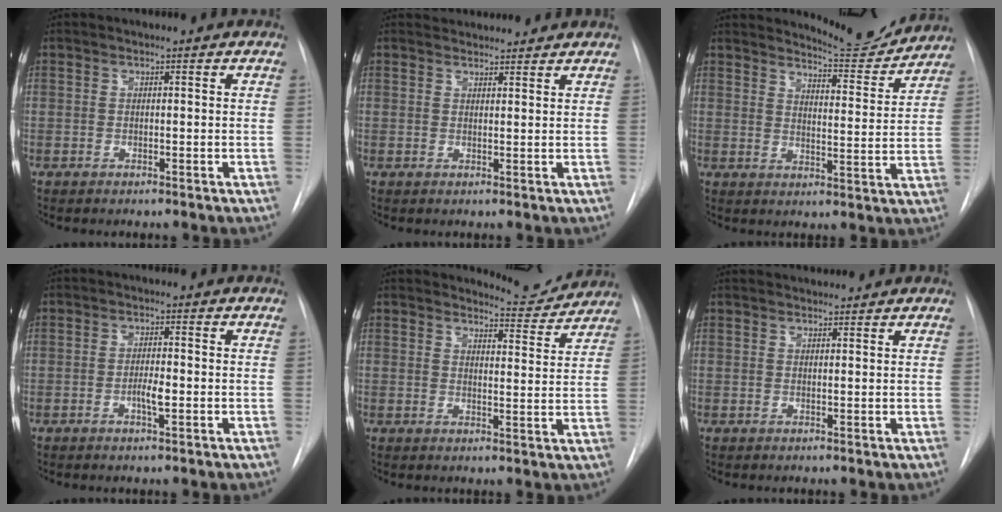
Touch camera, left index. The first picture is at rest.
{"total": 4.9, "force": [4.8, 0.8, 0.4], "torque": [-0.007, 0.025, 0.062]}
{"total": 8.9, "force": [8.9, 0.3, 0.2], "torque": [-0.005, -0.026, 0.118]}
{"total": 2.3, "force": [-0.7, 0.3, 2.2], "torque": [-0.039, 0.000, -0.012]}
{"total": 5.9, "force": [5.8, 0.4, -0.8], "torque": [0.009, -0.024, 0.068]}
{"total": 4.7, "force": [4.6, 0.6, 0.9], "torque": [-0.014, 0.032, 0.059]}